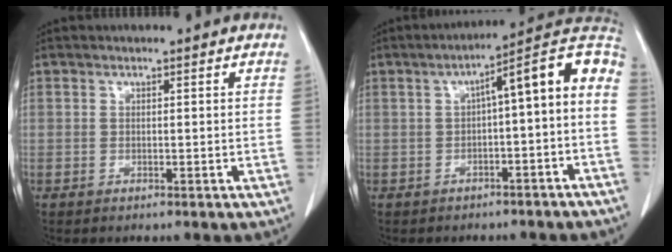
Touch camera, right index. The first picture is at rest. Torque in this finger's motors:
{"motor_torque": [0.97, -0.33, 0.49, 0.12]}